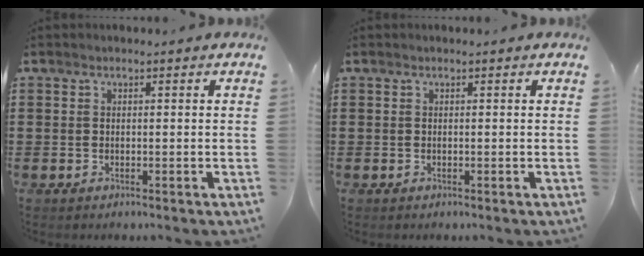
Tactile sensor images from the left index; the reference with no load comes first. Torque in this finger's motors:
{"motor_torque": [0.09, 0.08, 0.00, 0.00]}